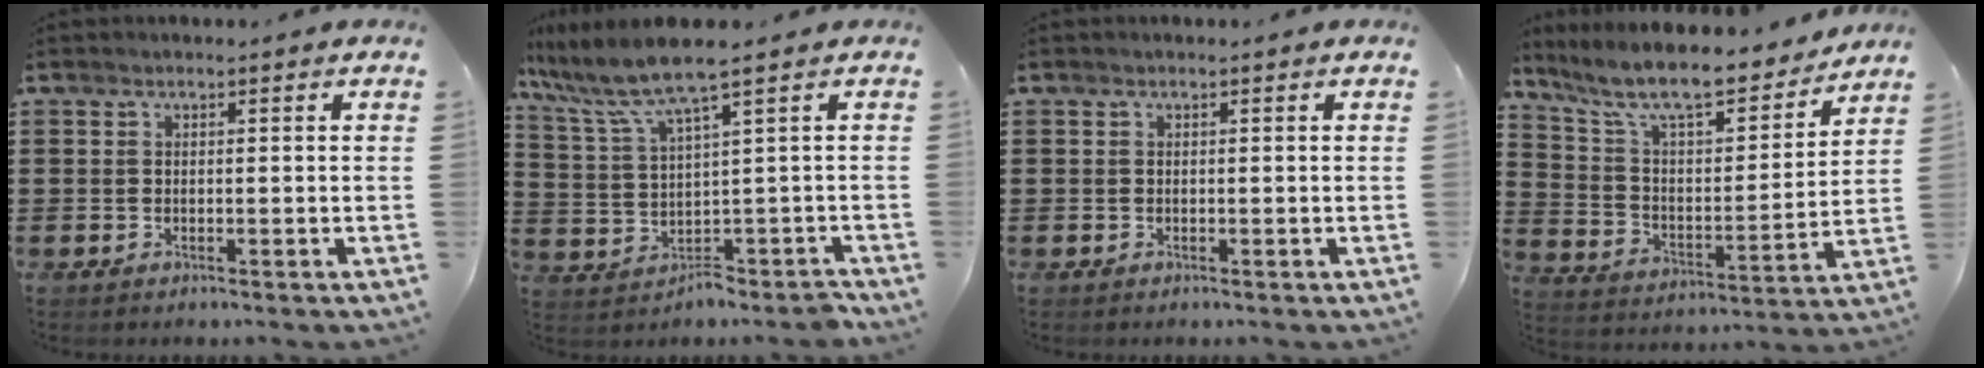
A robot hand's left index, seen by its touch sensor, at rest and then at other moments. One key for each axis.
{"total": 5.9, "fx": 2.9, "fy": 1.3, "fz": 4.9, "tx": -0.114, "ty": -0.024, "tz": 0.047}
{"total": 0.0}
{"total": 10.5, "fx": 9.1, "fy": 1.6, "fz": 5.0, "tx": -0.128, "ty": -0.058, "tz": 0.155}